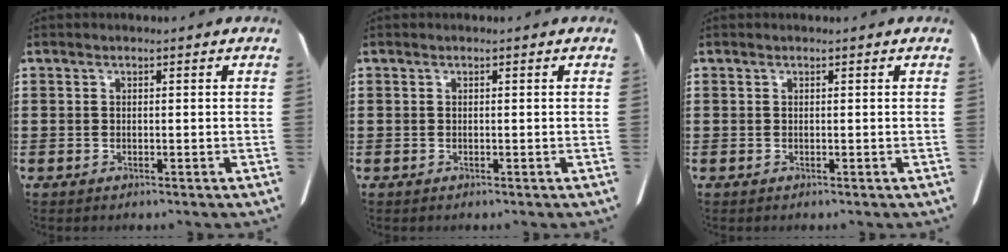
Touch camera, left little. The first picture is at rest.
{"total": 0.0}
{"total": 0.0}